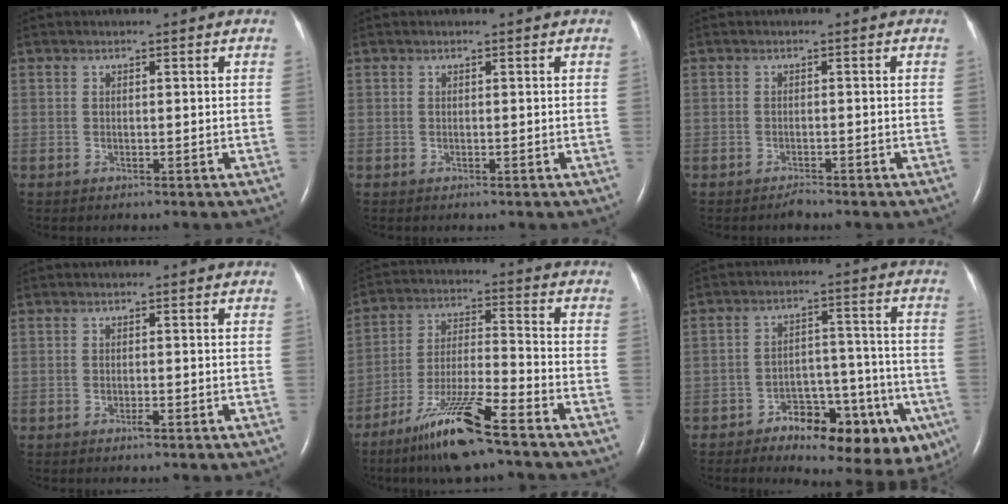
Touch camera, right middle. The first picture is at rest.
{"total": 0.0}
{"total": 1.1, "force": [-1.0, 0.1, 0.3], "torque": [-0.010, -0.002, -0.015]}
{"total": 0.8, "force": [-0.5, 0.1, 0.6], "torque": [-0.015, -0.001, -0.008]}
{"total": 12.9, "force": [-9.0, 0.4, 9.2], "torque": [-0.182, -0.027, -0.164]}
{"total": 15.6, "force": [-8.8, 6.9, 10.9], "torque": [-0.103, 0.039, -0.118]}